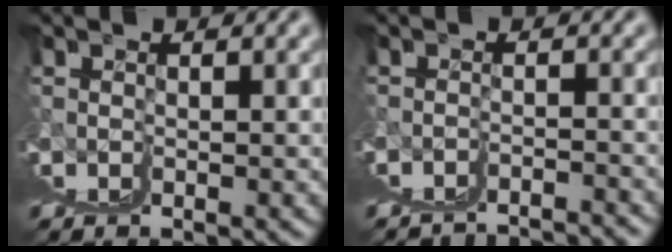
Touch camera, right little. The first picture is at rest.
{"total": 3.1, "force": [0.4, 0.4, 3.0], "torque": [-0.029, 0.011, 0.006]}